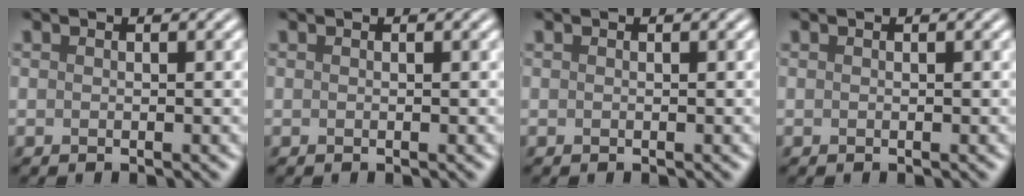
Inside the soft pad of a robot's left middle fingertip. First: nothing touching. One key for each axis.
{"total": 0.0}
{"total": 0.0}
{"total": 0.0}